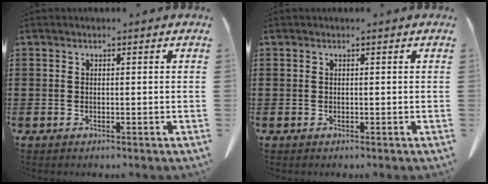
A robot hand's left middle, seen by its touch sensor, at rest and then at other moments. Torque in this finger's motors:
{"motor_torque": [-0.02, 0.02, 0.00, 0.00]}